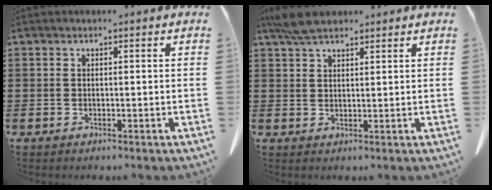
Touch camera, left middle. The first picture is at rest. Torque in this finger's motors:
{"motor_torque": [0.61, 0.54, 0.11, 0.04]}